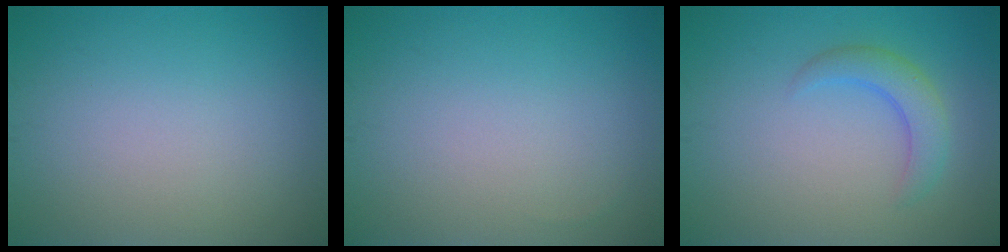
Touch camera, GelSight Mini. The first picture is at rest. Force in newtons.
{"total": 0.0}
{"total": 2.7, "press": 2.7, "slide": 0.1}